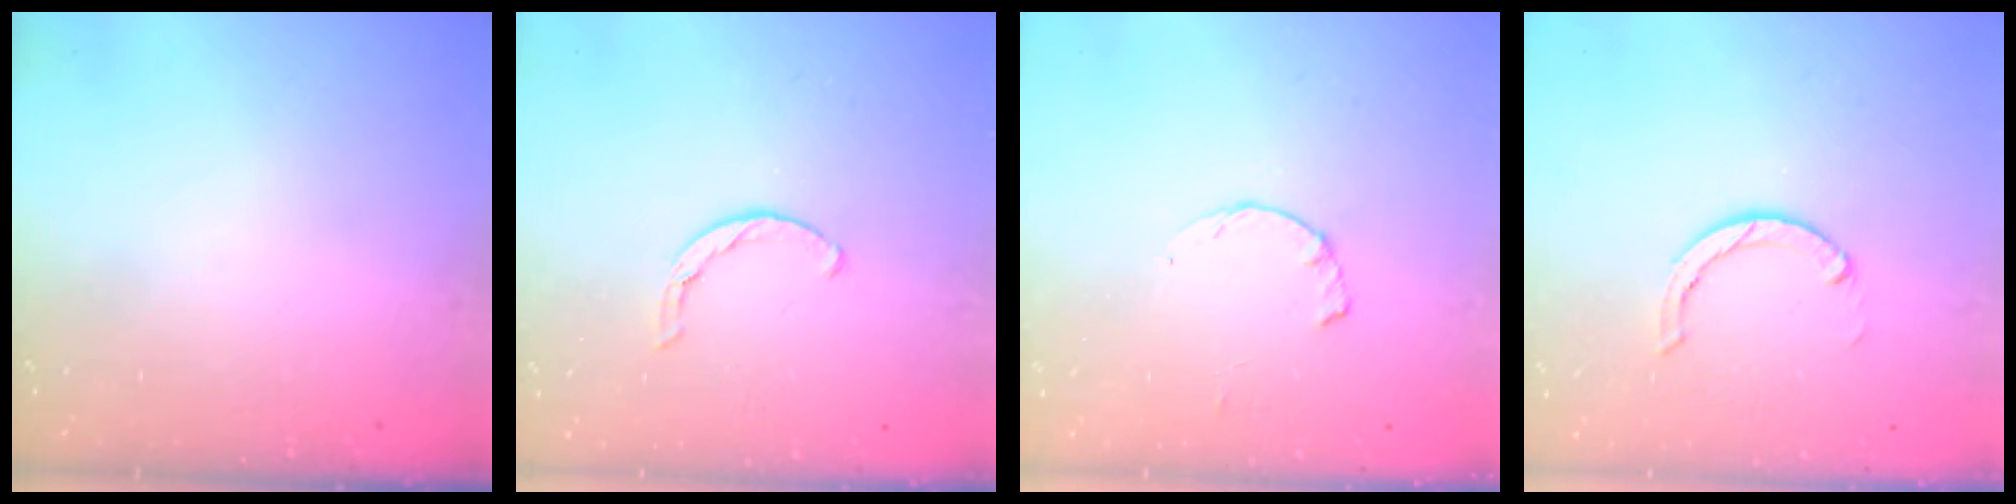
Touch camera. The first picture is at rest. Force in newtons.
{"total": 3.4, "press": 3.4, "slide": 0.7}
{"total": 1.2, "press": 1.2, "slide": 0.3}
{"total": 3.9, "press": 3.8, "slide": 0.4}